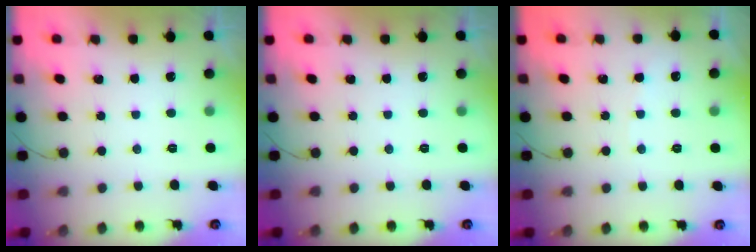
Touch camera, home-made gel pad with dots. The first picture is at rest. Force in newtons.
{"total": 0.0}
{"total": 2.0, "press": 2.0, "slide": 0.3}